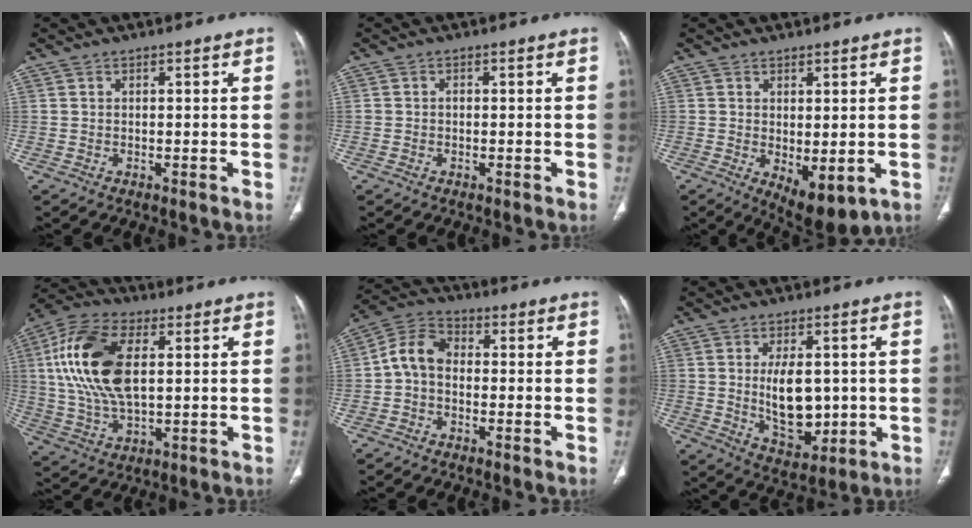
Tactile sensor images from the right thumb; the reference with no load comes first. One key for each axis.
{"total": 0.7, "fx": -0.1, "fy": 0.5, "fz": 0.4, "tx": -0.003, "ty": 0.003, "tz": -0.005}
{"total": 7.7, "fx": -1.3, "fy": 3.5, "fz": 6.8, "tx": -0.087, "ty": -0.015, "tz": -0.002}
{"total": 17.9, "fx": 3.3, "fy": 9.5, "fz": 14.8, "tx": -0.304, "ty": 0.009, "tz": 0.060}
{"total": 7.0, "fx": -0.7, "fy": 5.0, "fz": 4.8, "tx": -0.079, "ty": 0.025, "tz": -0.028}
{"total": 11.0, "fx": 0.2, "fy": 6.3, "fz": 9.0, "tx": -0.119, "ty": -0.013, "tz": 0.022}